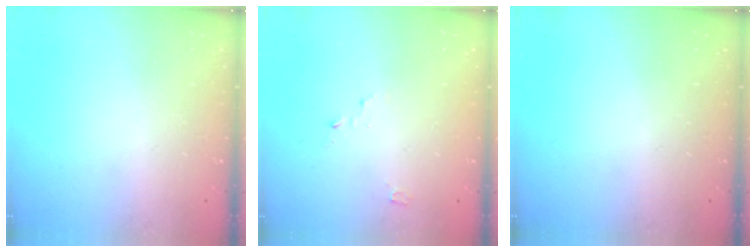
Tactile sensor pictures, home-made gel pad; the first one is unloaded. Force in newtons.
{"total": 2.9, "press": 2.8, "slide": 0.3}
{"total": 0.0}